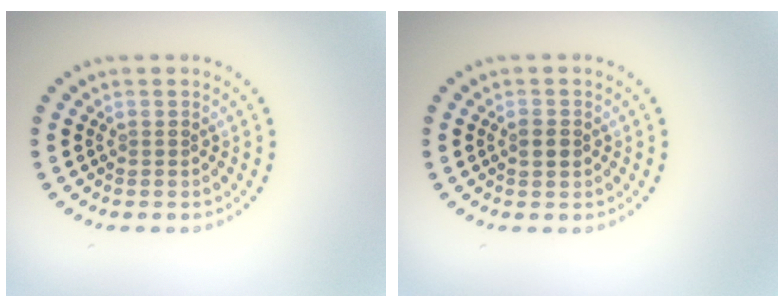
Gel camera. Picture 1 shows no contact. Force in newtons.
{"total": 1.7, "press": 1.7, "slide": 0.1}